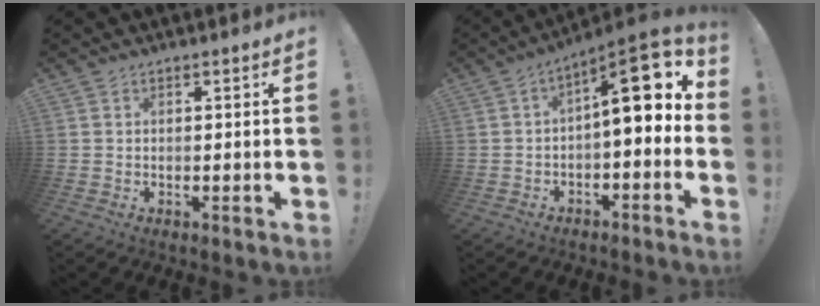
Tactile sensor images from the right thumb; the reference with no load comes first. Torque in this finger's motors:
{"motor_torque": [1.74, 2.04, 1.44, -0.11, 0.16]}